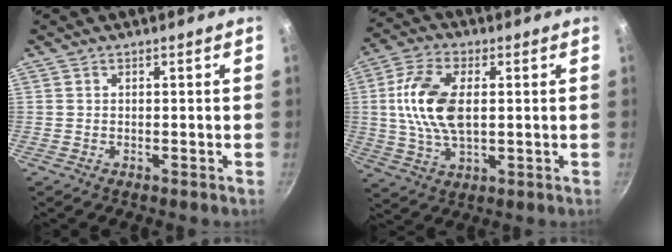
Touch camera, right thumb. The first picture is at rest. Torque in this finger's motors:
{"motor_torque": [1.60, 1.68, 1.59, -0.22, 0.16]}